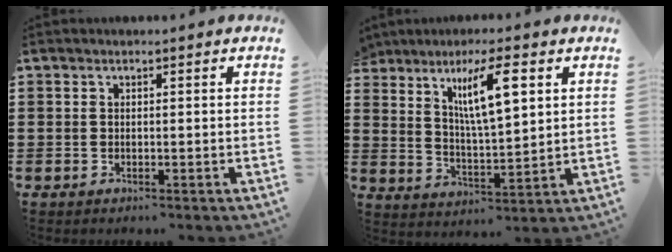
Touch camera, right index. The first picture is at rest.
{"total": 8.7, "force": [4.3, 2.0, 7.3], "torque": [-0.143, 0.004, 0.072]}